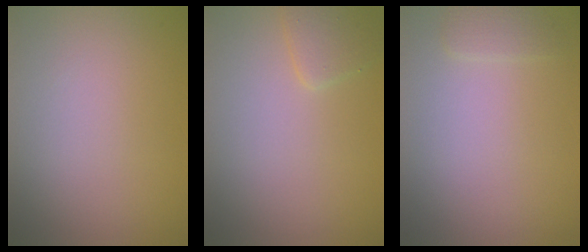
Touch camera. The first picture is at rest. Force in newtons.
{"total": 1.5, "press": 1.5, "slide": 0.1}
{"total": 1.1, "press": 1.1, "slide": 0.1}